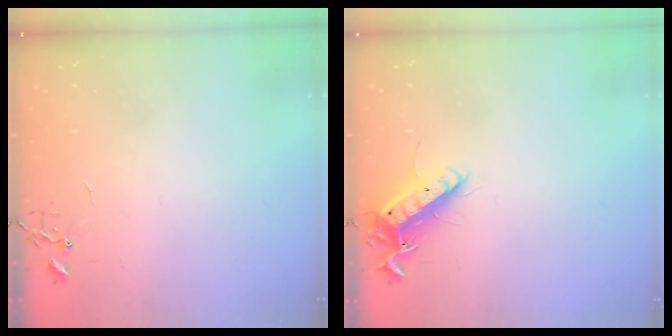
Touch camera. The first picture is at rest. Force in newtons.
{"total": 12.2, "press": 12.1, "slide": 1.4}